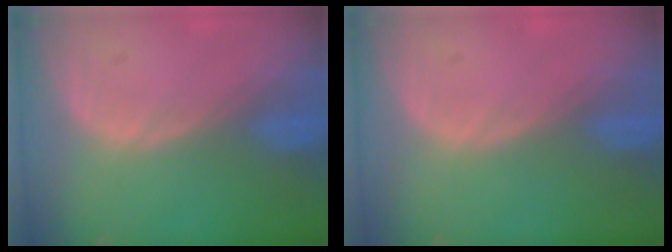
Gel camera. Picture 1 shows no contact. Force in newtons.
{"total": 0.0}